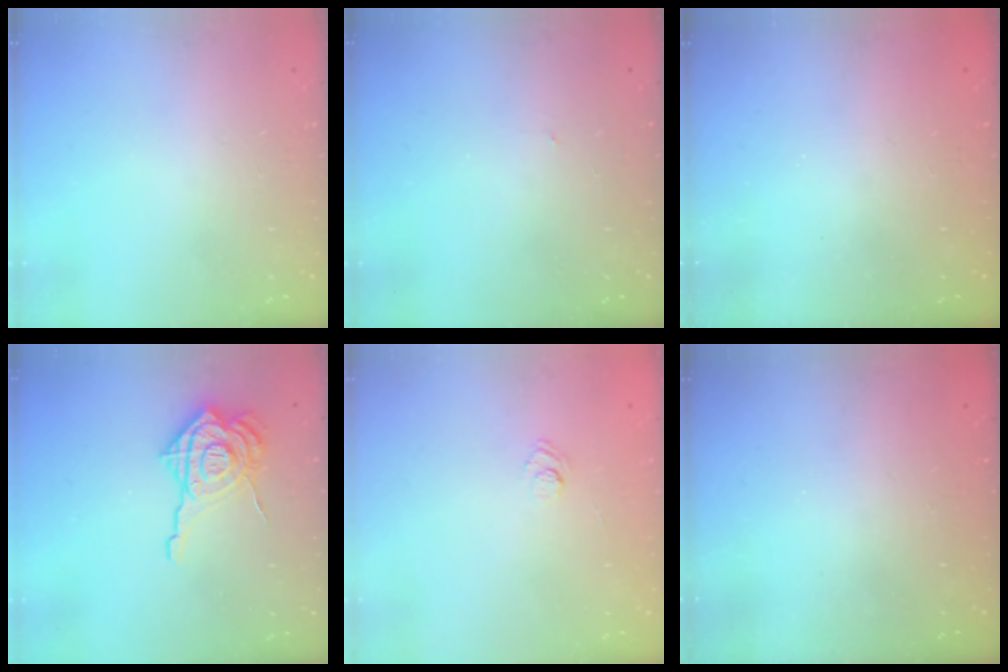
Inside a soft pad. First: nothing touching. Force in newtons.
{"total": 0.6, "press": 0.6, "slide": 0.1}
{"total": 2.5, "press": 2.4, "slide": 0.8}
{"total": 16.2, "press": 16.1, "slide": 1.7}
{"total": 3.3, "press": 3.1, "slide": 1.1}
{"total": 2.3, "press": 2.2, "slide": 0.8}